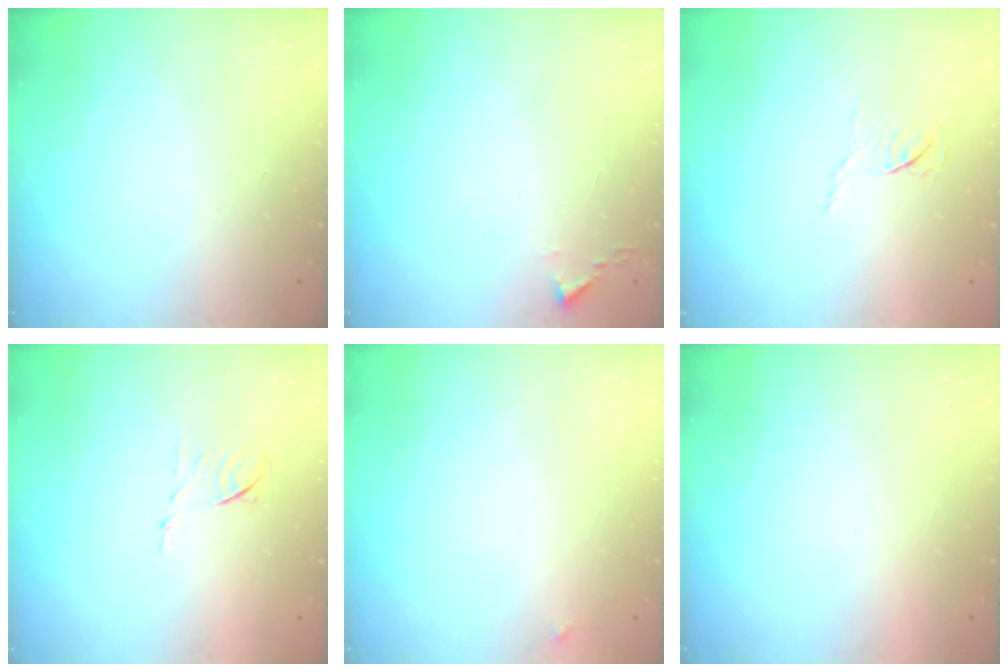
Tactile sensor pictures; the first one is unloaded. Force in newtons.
{"total": 2.4, "press": 2.4, "slide": 0.3}
{"total": 3.9, "press": 3.8, "slide": 0.4}
{"total": 4.8, "press": 4.7, "slide": 0.9}
{"total": 3.3, "press": 3.3, "slide": 0.4}
{"total": 1.6, "press": 1.6, "slide": 0.1}